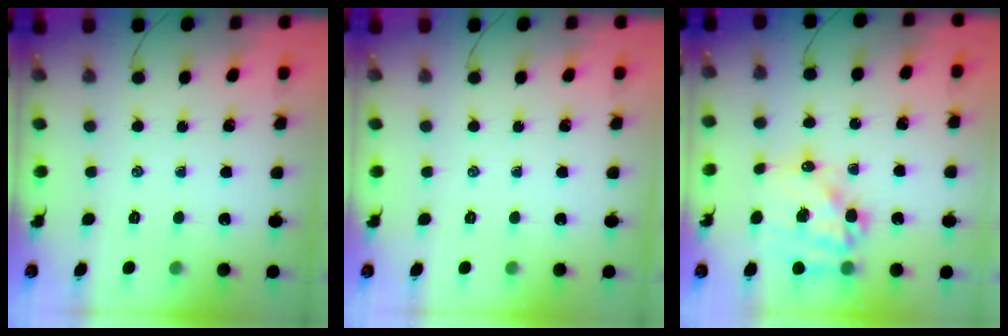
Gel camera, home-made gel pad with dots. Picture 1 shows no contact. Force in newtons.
{"total": 0.0}
{"total": 15.9, "press": 15.4, "slide": 3.8}